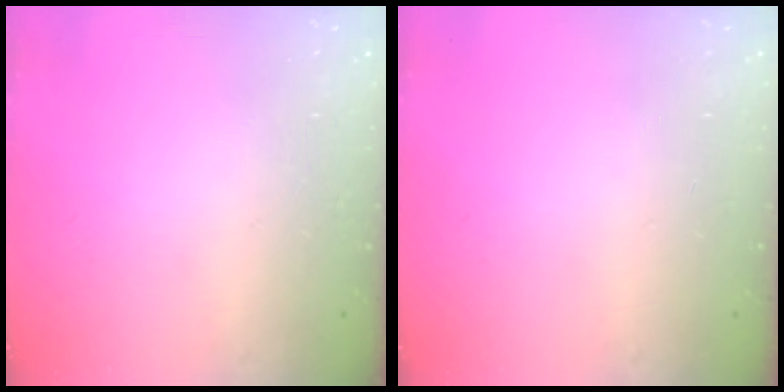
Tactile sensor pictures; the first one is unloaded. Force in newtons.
{"total": 0.0}